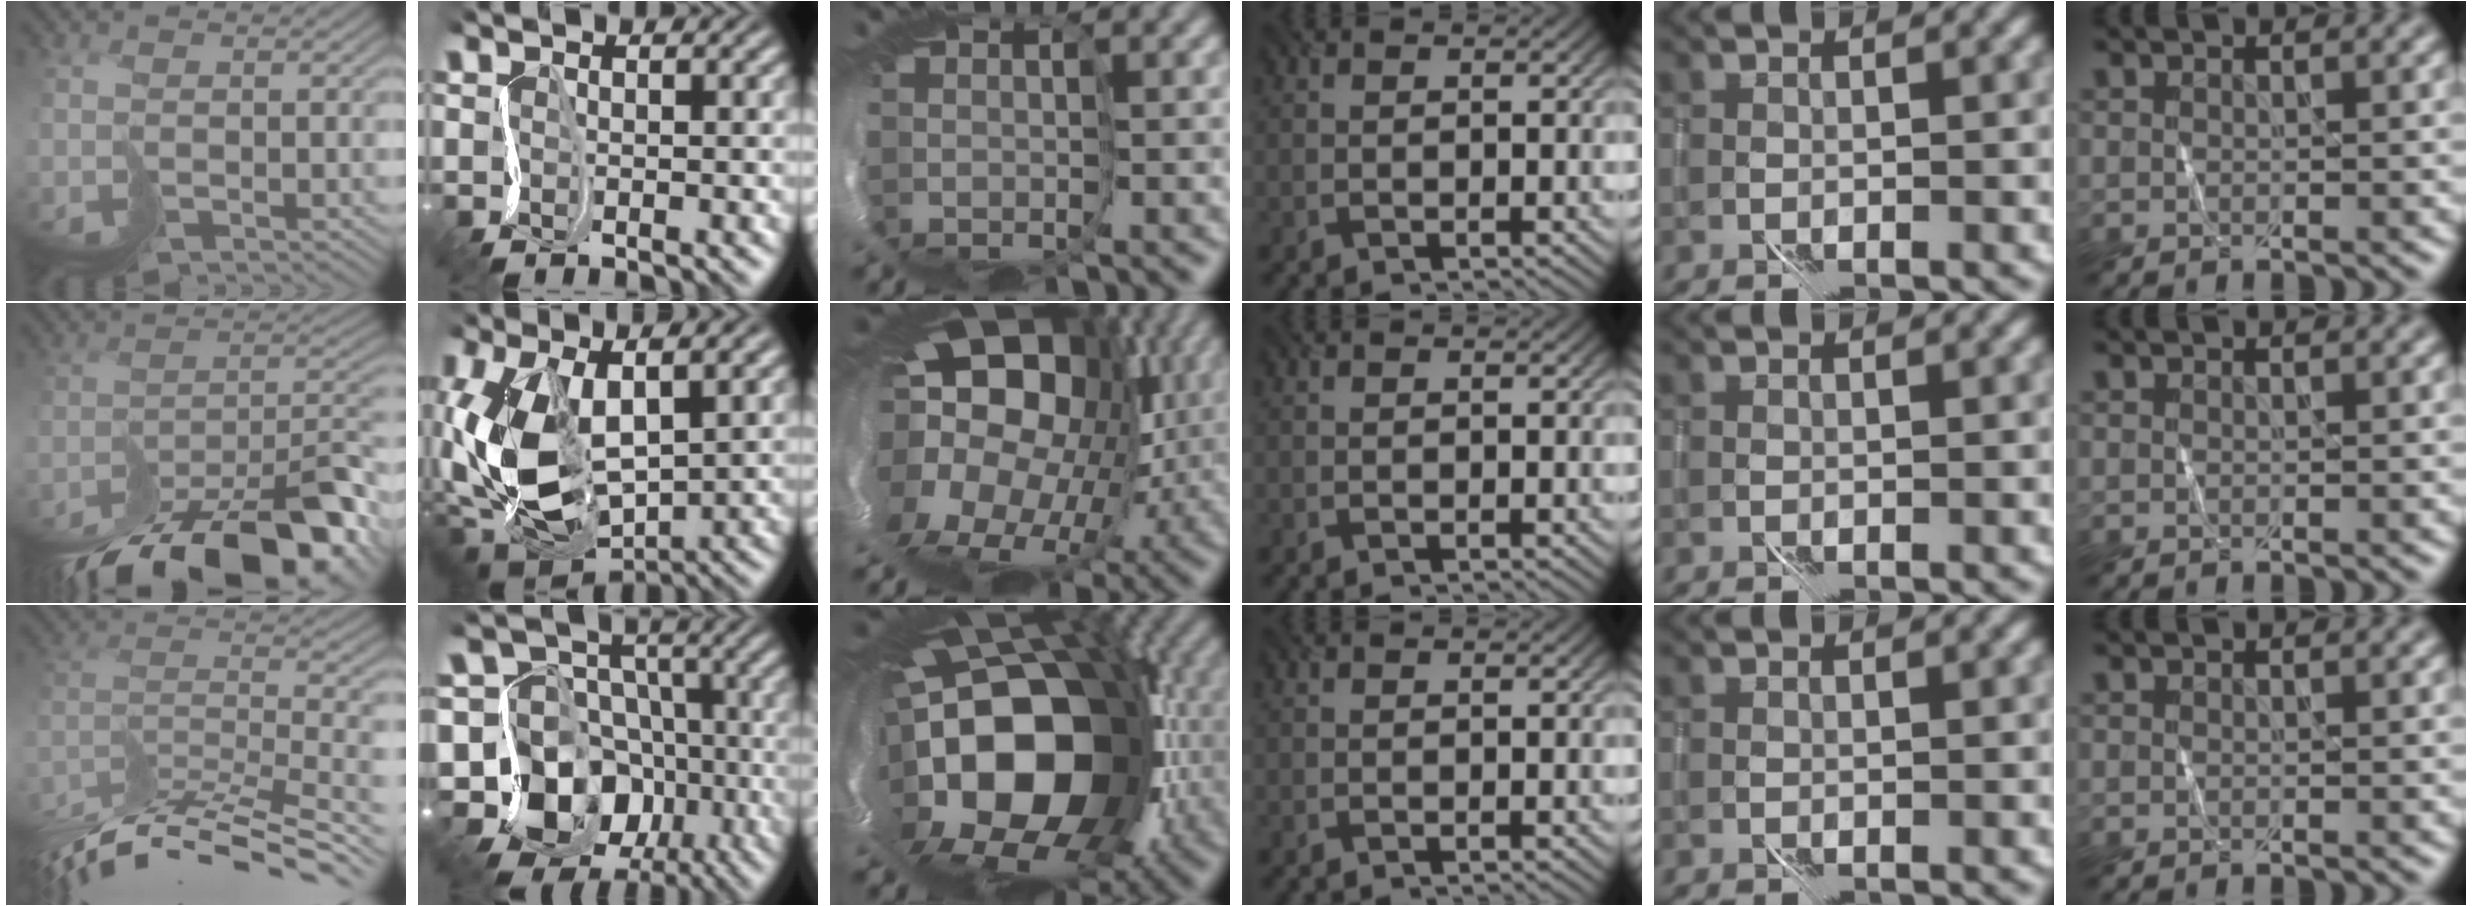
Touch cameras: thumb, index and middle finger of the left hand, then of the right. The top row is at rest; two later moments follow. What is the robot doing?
{"motion": "cut", "object": "paper bag"}